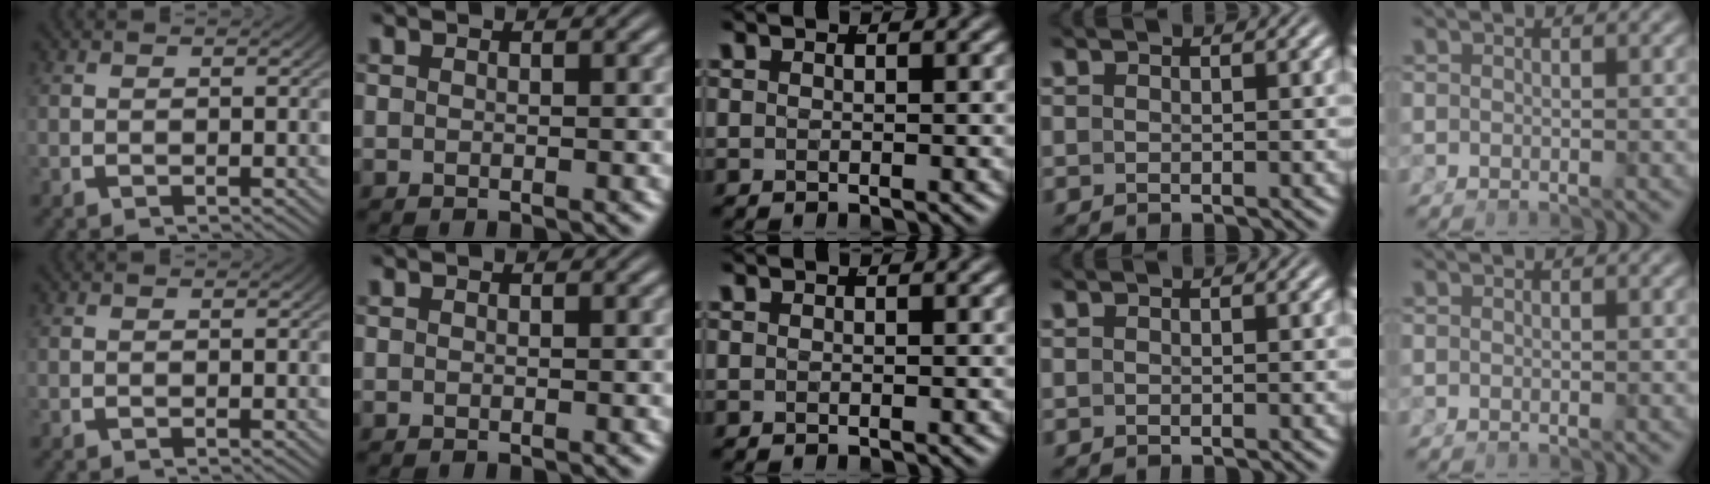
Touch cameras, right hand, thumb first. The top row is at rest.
{}